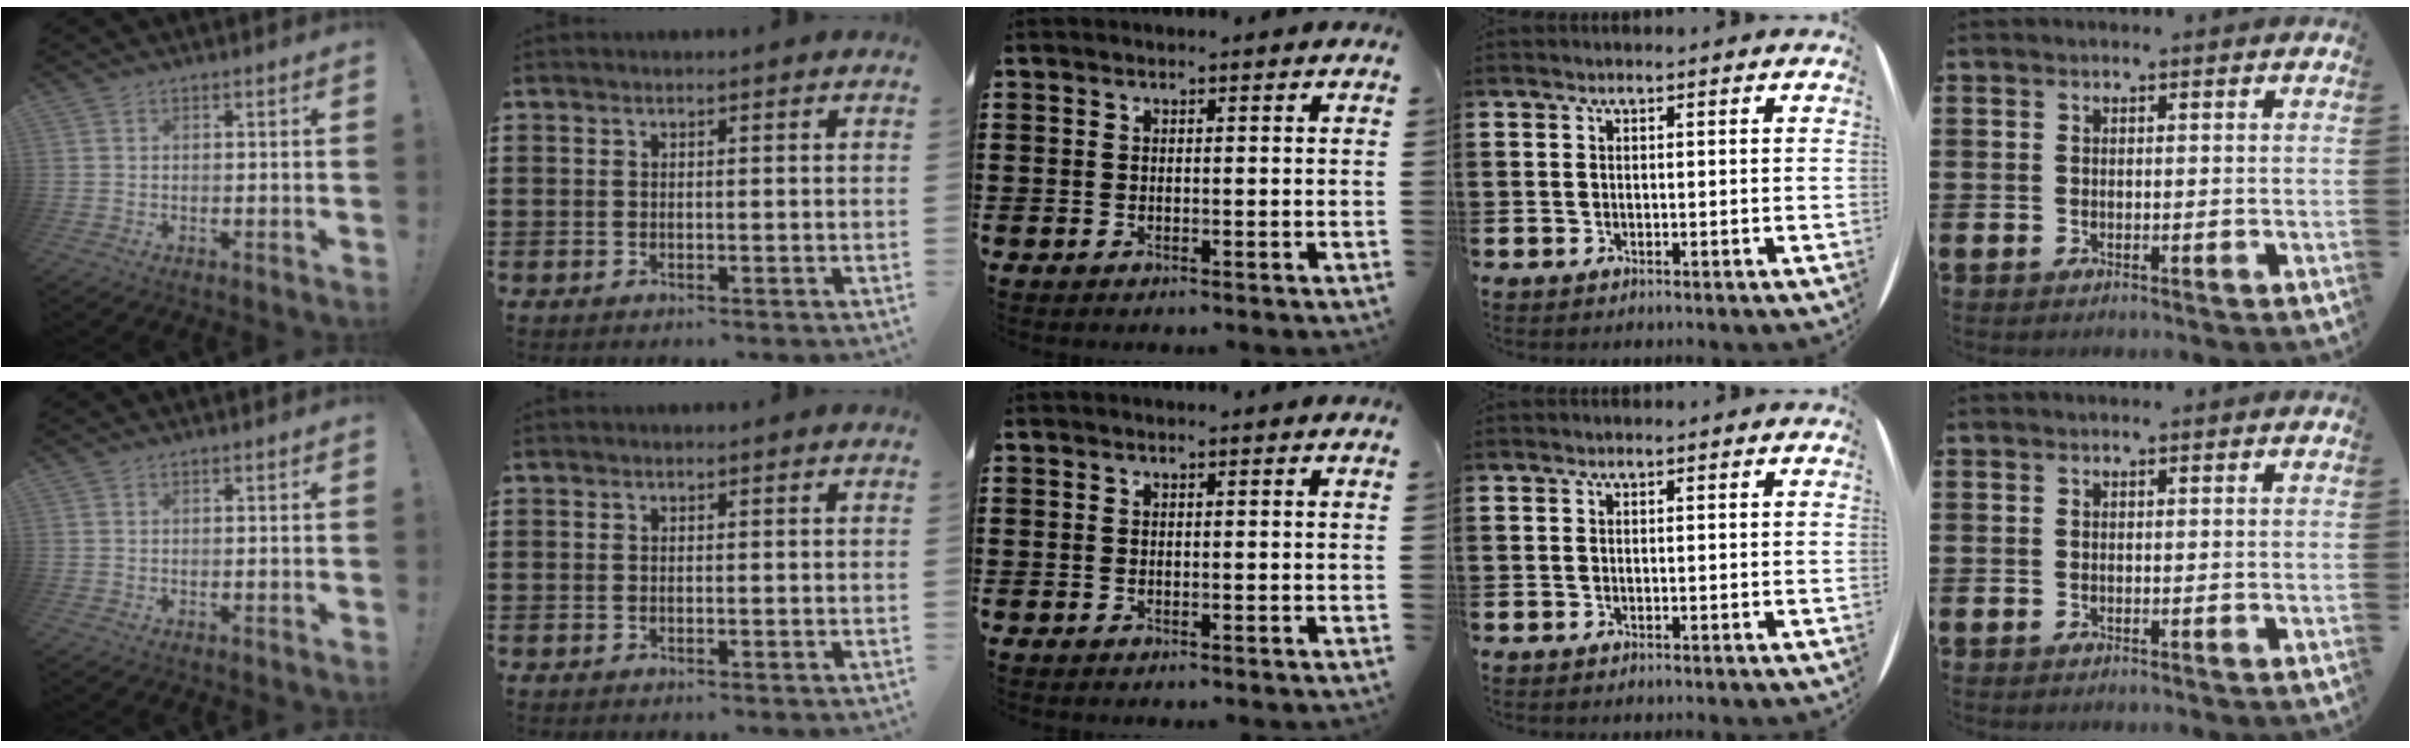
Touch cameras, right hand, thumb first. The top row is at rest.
{}